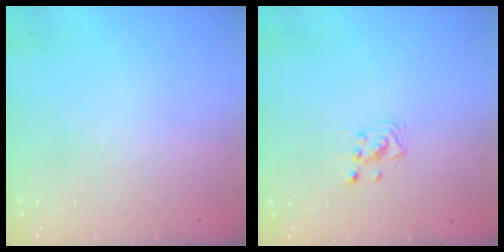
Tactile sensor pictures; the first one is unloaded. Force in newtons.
{"total": 3.6, "press": 3.6, "slide": 0.3}